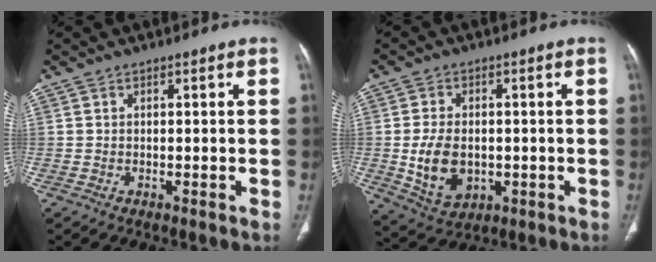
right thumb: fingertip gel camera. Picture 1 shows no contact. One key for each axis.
{"total": 9.7, "fx": -1.1, "fy": 6.6, "fz": 7.0, "tx": -0.115, "ty": -0.003, "tz": -0.003}